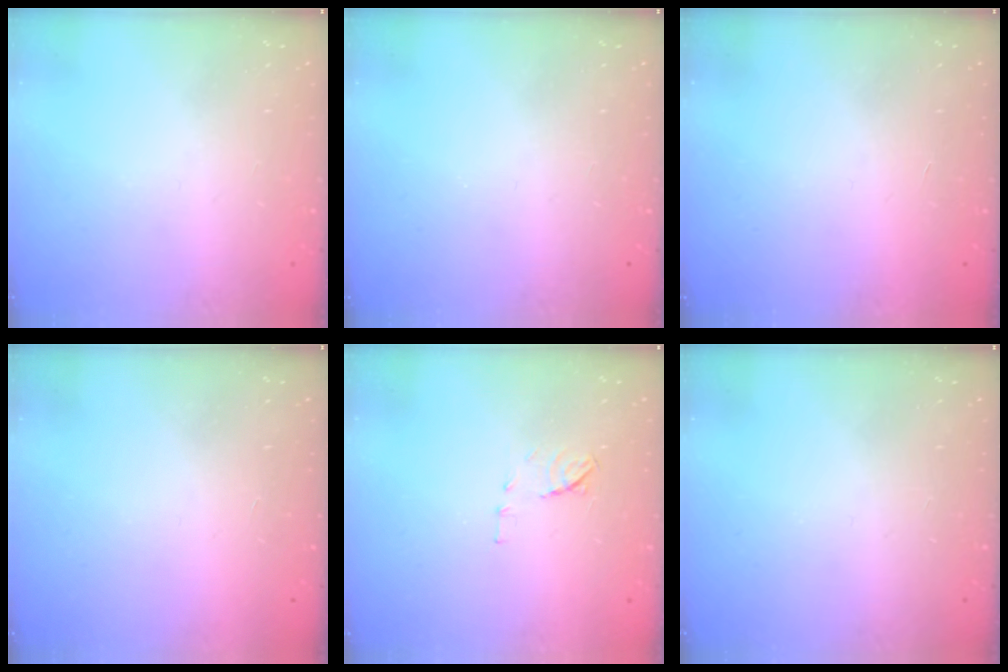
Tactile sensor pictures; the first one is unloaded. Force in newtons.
{"total": 0.0}
{"total": 1.7, "press": 1.7, "slide": 0.1}
{"total": 1.7, "press": 1.7, "slide": 0.1}
{"total": 6.9, "press": 6.9, "slide": 0.7}
{"total": 0.0}